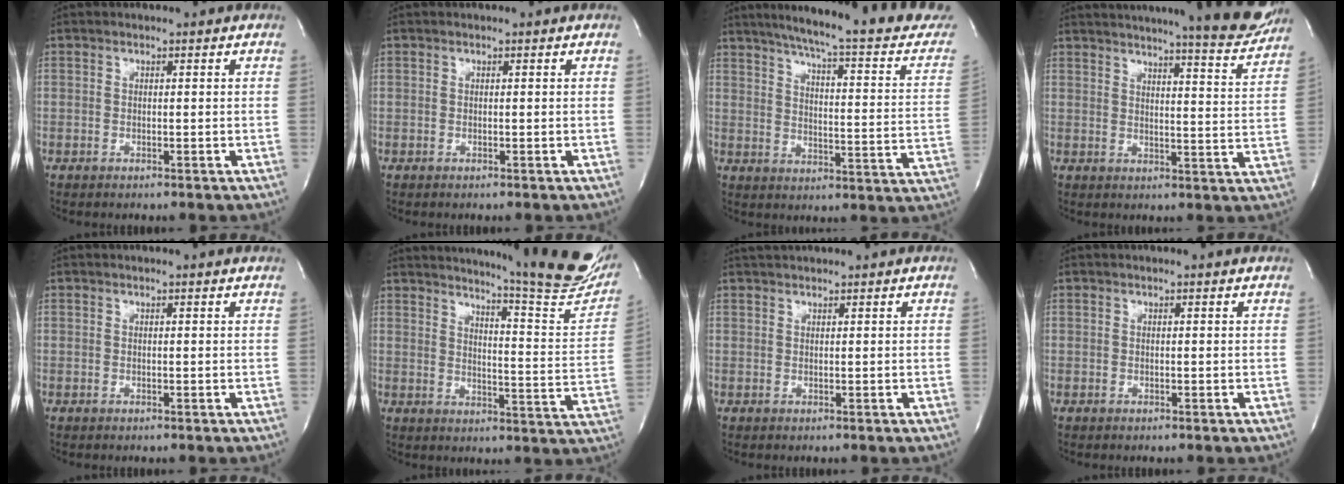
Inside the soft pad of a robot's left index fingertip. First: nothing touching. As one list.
[{"total": 0.0}, {"total": 23.9, "force": [18.9, 3.1, 14.3], "torque": [-0.202, -0.019, 0.222]}, {"total": 19.0, "force": [17.4, 0.7, 7.7], "torque": [-0.107, -0.055, 0.205]}, {"total": 0.9, "force": [0.9, -0.1, 0.2], "torque": [-0.015, -0.003, 0.007]}, {"total": 21.4, "force": [18.7, 0.7, 10.4], "torque": [-0.145, -0.097, 0.221]}, {"total": 3.3, "force": [3.1, 0.2, 1.0], "torque": [-0.015, 0.028, 0.051]}, {"total": 0.6, "force": [0.6, -0.1, 0.1], "torque": [-0.011, -0.006, 0.006]}]